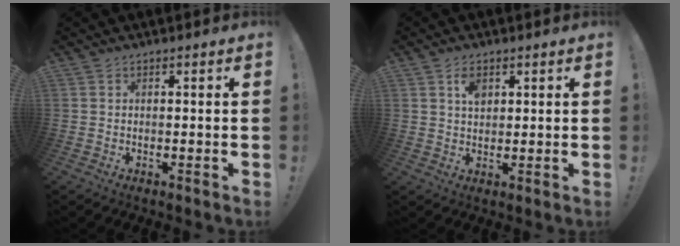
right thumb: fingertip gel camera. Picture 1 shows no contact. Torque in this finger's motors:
{"motor_torque": [0.54, 1.33, 0.07, -0.25, 0.00]}